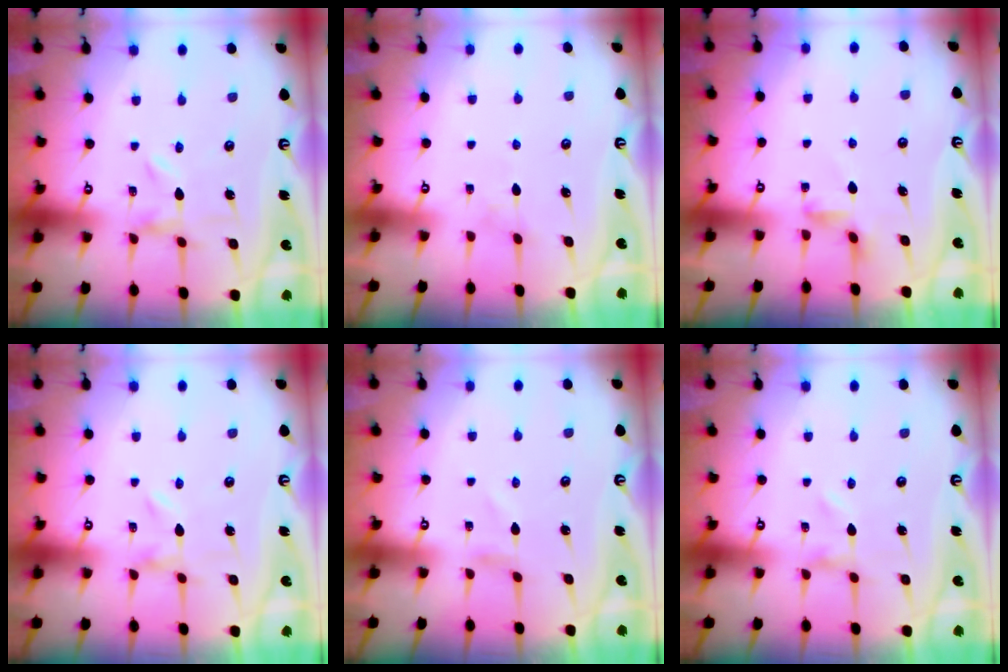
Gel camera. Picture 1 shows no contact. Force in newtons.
{"total": 2.3, "press": 2.3, "slide": 0.3}
{"total": 2.3, "press": 2.3, "slide": 0.5}
{"total": 0.0}
{"total": 1.0, "press": 1.0, "slide": 0.1}
{"total": 0.0}